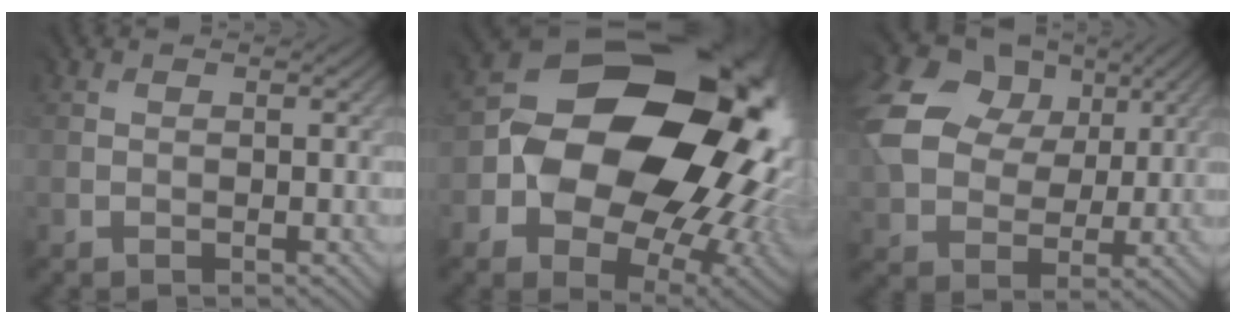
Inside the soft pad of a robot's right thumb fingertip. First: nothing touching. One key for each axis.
{"total": 18.8, "fx": 1.7, "fy": 14.0, "fz": 12.5, "tx": -0.208, "ty": -0.043, "tz": 0.063}
{"total": 13.6, "fx": 5.5, "fy": 9.9, "fz": 7.5, "tx": -0.202, "ty": 0.023, "tz": 0.107}